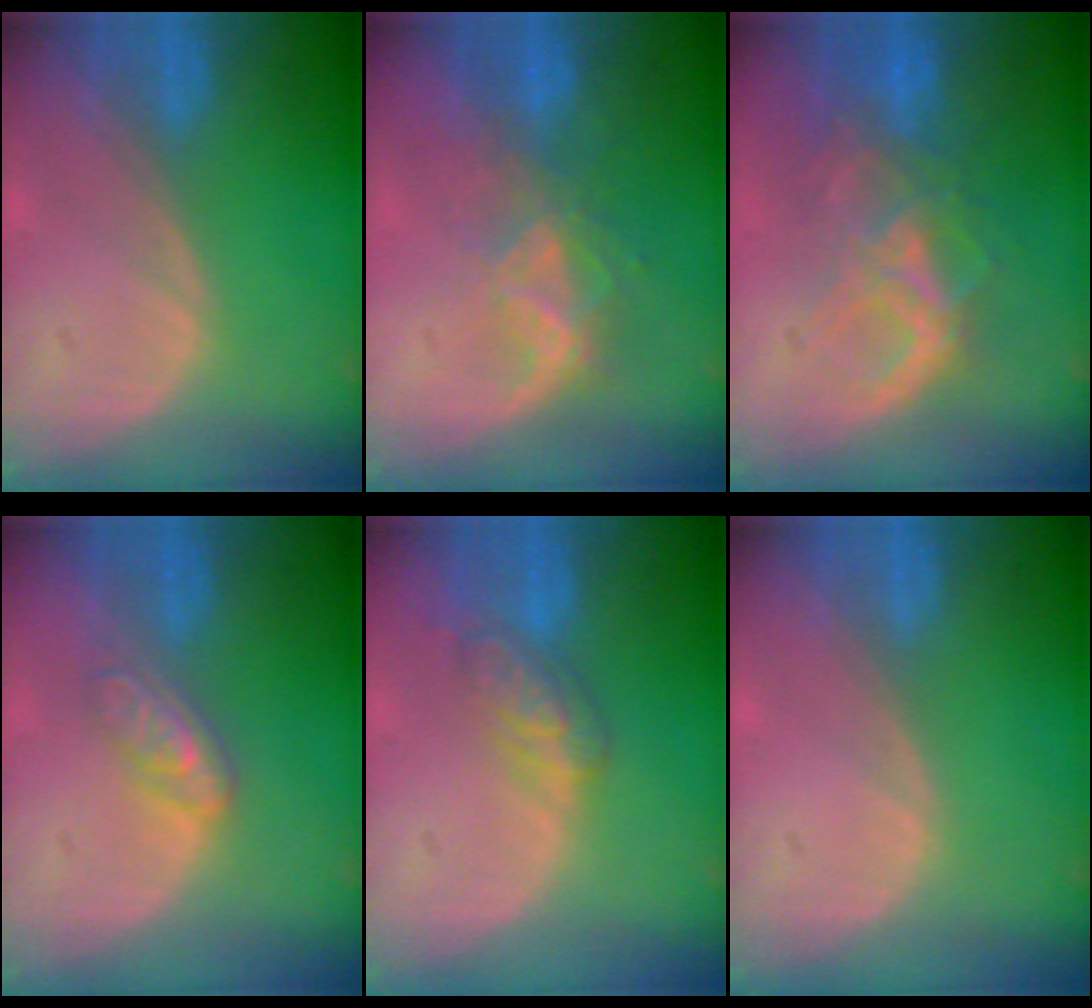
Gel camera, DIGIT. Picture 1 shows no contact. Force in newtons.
{"total": 6.6, "press": 5.7, "slide": 3.4}
{"total": 8.4, "press": 7.6, "slide": 3.7}
{"total": 4.6, "press": 4.0, "slide": 2.2}
{"total": 5.2, "press": 5.1, "slide": 1.3}
{"total": 0.0}